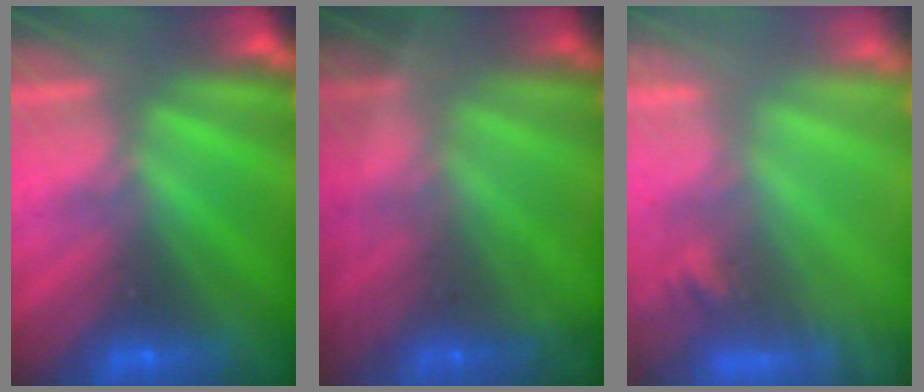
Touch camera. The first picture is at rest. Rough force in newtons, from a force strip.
{"total": 7.6}
{"total": 5.7}